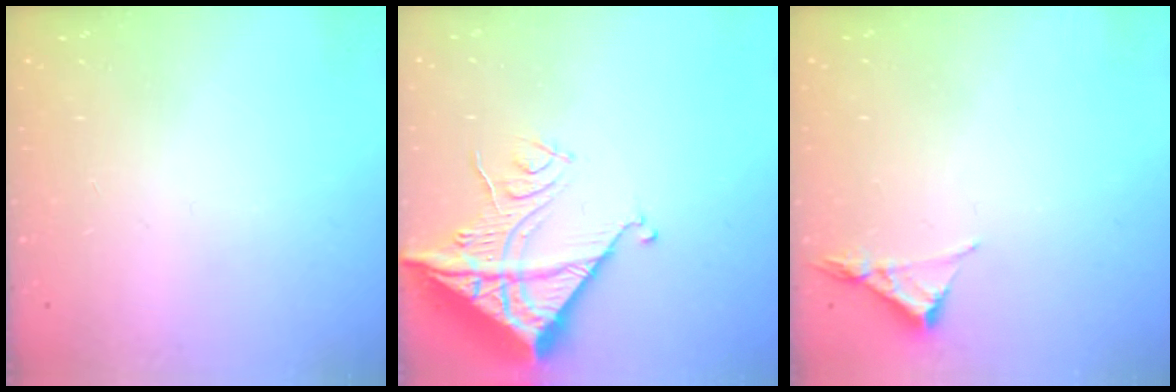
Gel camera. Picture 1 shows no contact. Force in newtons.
{"total": 17.1, "press": 17.0, "slide": 1.6}
{"total": 3.1, "press": 3.1, "slide": 0.5}